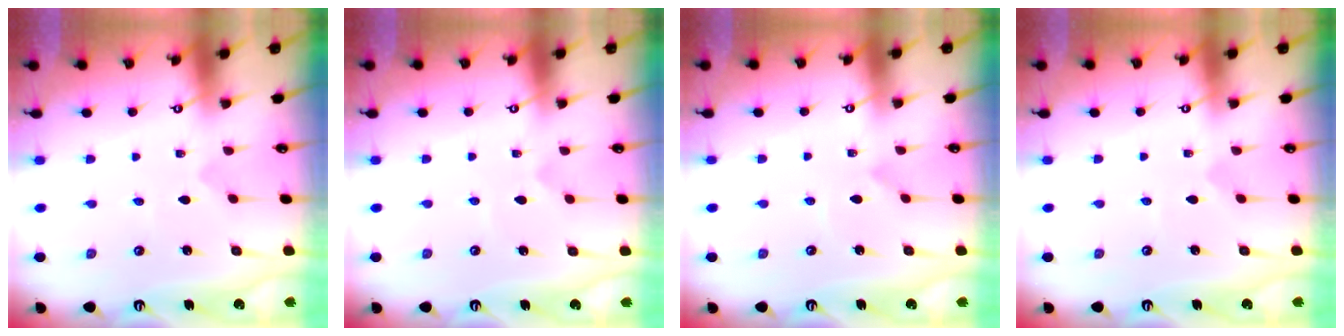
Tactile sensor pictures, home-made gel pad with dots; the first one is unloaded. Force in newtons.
{"total": 2.4, "press": 2.4, "slide": 0.2}
{"total": 2.2, "press": 2.2, "slide": 0.1}
{"total": 0.7, "press": 0.7, "slide": 0.1}